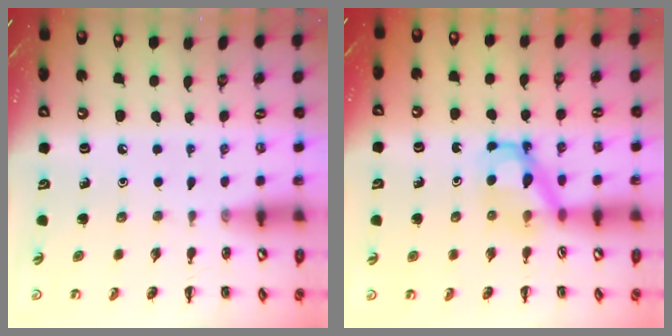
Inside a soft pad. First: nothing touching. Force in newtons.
{"total": 5.5, "press": 5.4, "slide": 0.6}